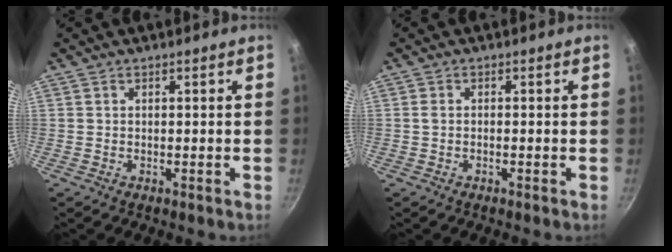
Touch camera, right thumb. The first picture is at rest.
{"total": 1.0, "force": [-0.5, 0.4, 0.8], "torque": [-0.027, 0.008, -0.014]}